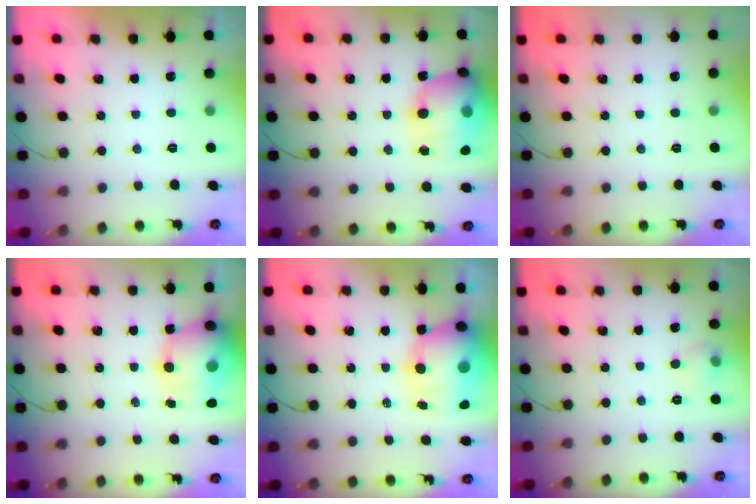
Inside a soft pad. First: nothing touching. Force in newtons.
{"total": 20.4, "press": 19.9, "slide": 4.2}
{"total": 0.0}
{"total": 15.4, "press": 14.8, "slide": 4.0}
{"total": 15.8, "press": 15.4, "slide": 3.6}
{"total": 5.5, "press": 5.3, "slide": 1.5}